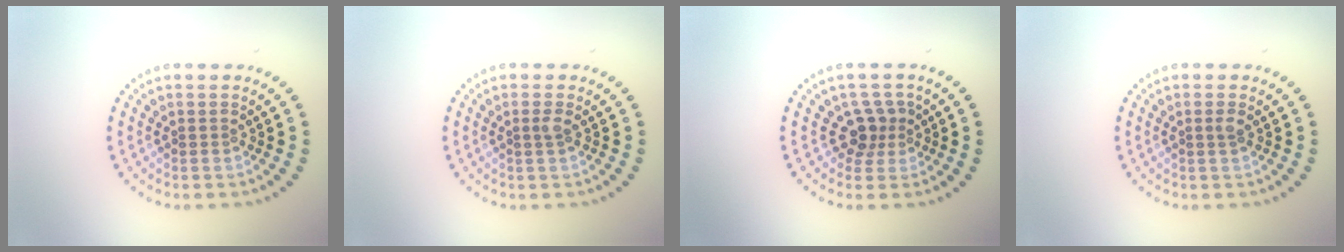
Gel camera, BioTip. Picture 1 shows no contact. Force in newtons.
{"total": 0.8, "press": 0.6, "slide": 0.5}
{"total": 2.3, "press": 1.7, "slide": 1.5}
{"total": 0.6, "press": 0.5, "slide": 0.4}